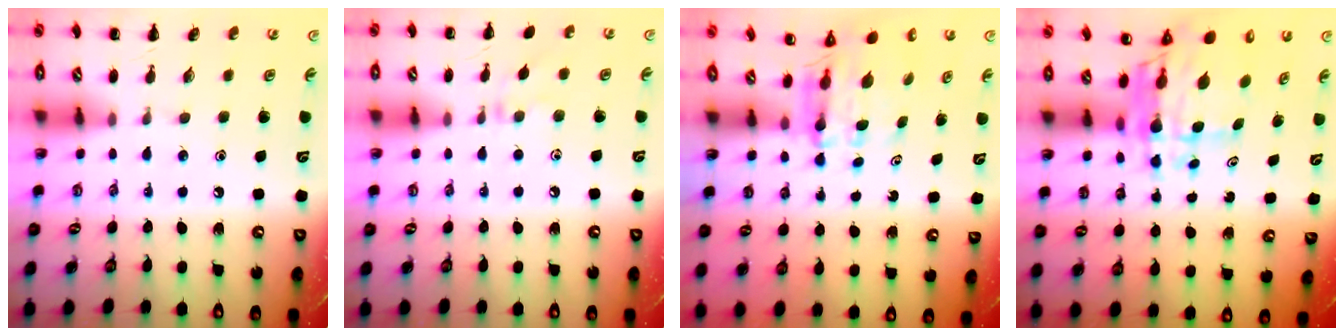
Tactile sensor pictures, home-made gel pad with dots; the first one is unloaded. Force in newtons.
{"total": 7.2, "press": 6.9, "slide": 1.8}
{"total": 4.9, "press": 4.9, "slide": 0.2}
{"total": 8.1, "press": 7.7, "slide": 2.5}